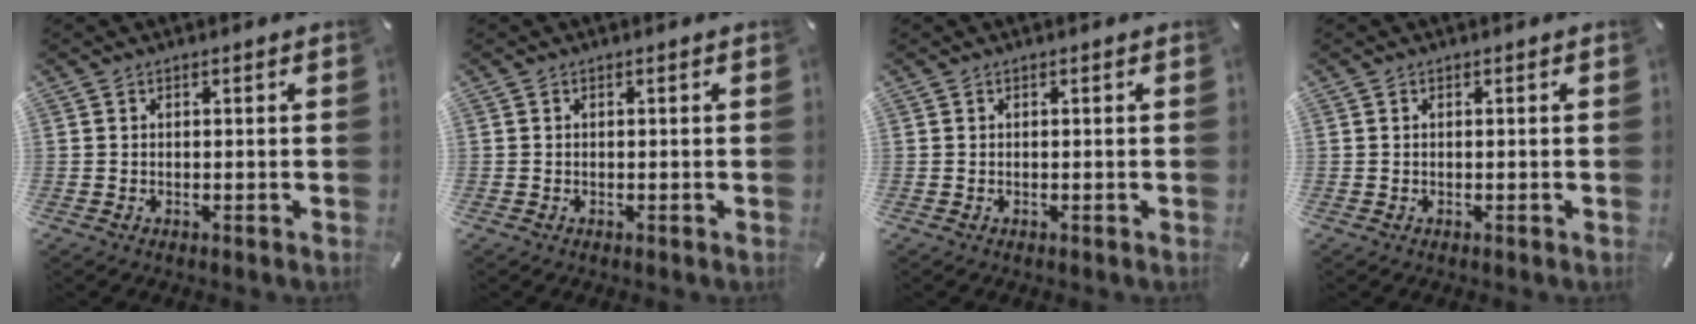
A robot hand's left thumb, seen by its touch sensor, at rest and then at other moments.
{"total": 0.0}
{"total": 0.0}
{"total": 0.0}